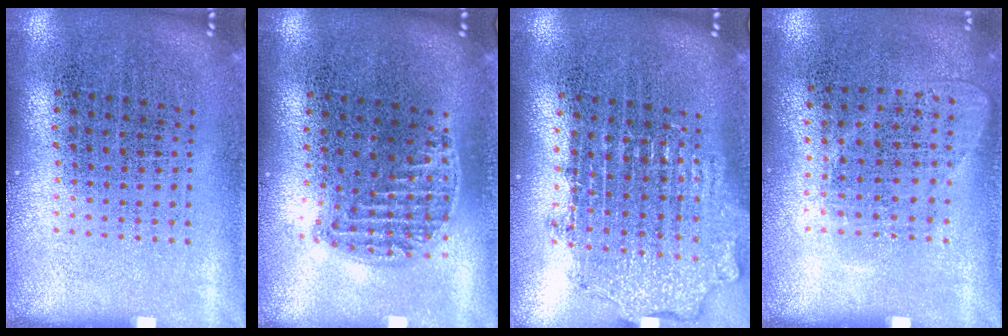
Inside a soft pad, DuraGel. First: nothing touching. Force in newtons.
{"total": 1.2, "press": 1.1, "slide": 0.5}
{"total": 1.9, "press": 1.5, "slide": 1.1}
{"total": 1.0, "press": 0.8, "slide": 0.5}